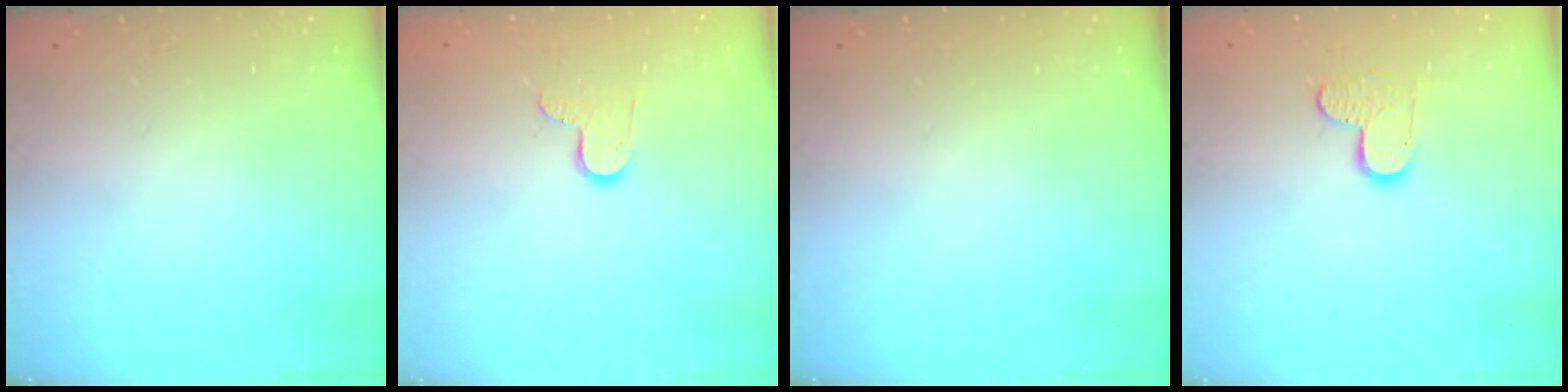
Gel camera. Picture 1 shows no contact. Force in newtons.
{"total": 6.5, "press": 6.4, "slide": 0.6}
{"total": 0.0}
{"total": 8.3, "press": 8.3, "slide": 0.5}